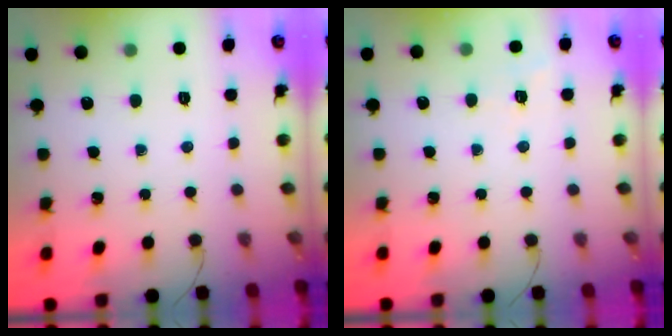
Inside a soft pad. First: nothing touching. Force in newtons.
{"total": 3.0, "press": 2.5, "slide": 1.7}